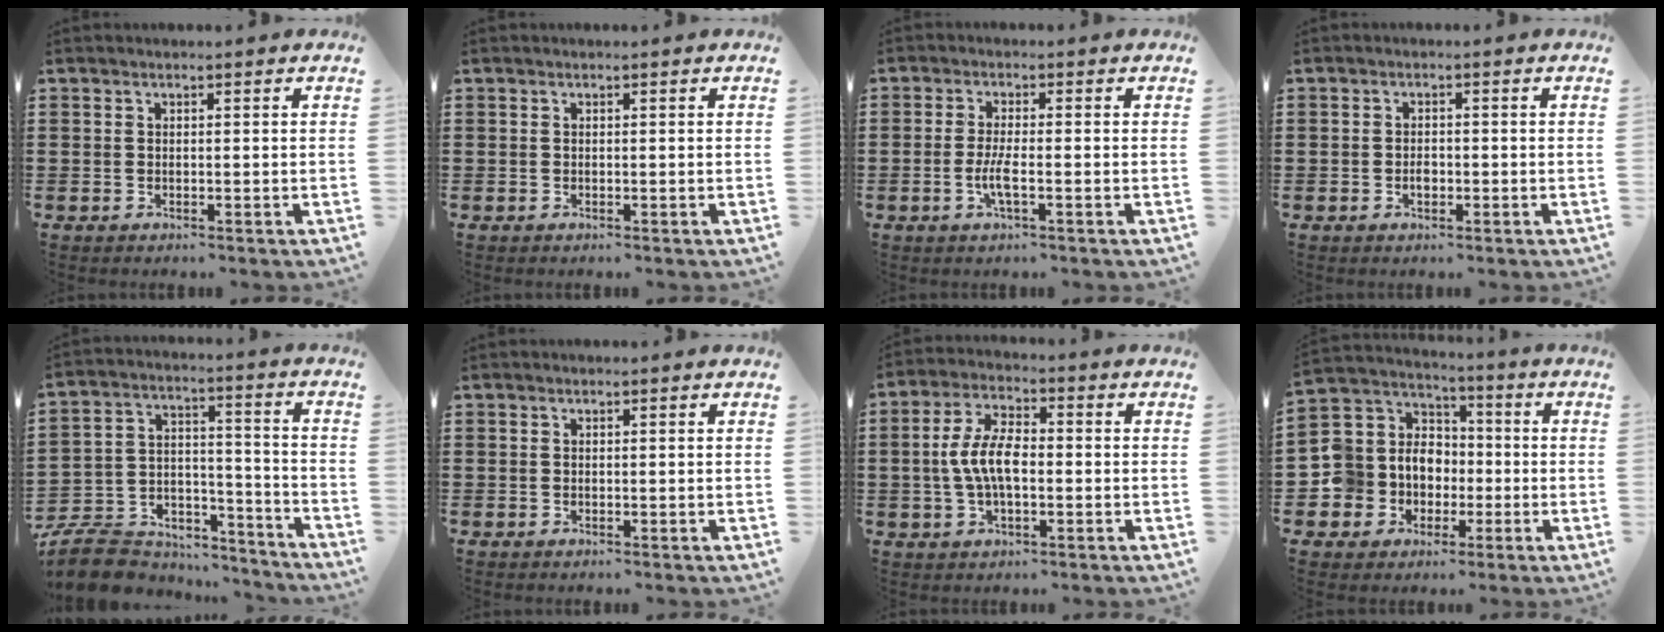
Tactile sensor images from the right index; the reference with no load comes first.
{"total": 0.0}
{"total": 3.5, "force": [-1.2, 0.5, 3.2], "torque": [-0.078, -0.009, -0.028]}
{"total": 1.6, "force": [-0.5, 1.0, 1.1], "torque": [-0.022, 0.002, -0.009]}
{"total": 9.0, "force": [-7.9, 3.8, 2.2], "torque": [-0.059, 0.020, -0.156]}
{"total": 0.0}
{"total": 7.4, "force": [-0.6, 3.4, 6.5], "torque": [-0.143, 0.000, -0.018]}
{"total": 8.2, "force": [-1.0, 8.1, 1.3], "torque": [-0.083, -0.008, -0.016]}